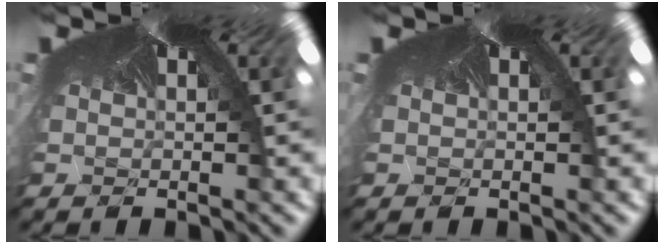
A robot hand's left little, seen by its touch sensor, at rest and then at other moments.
{"total": 0.0}